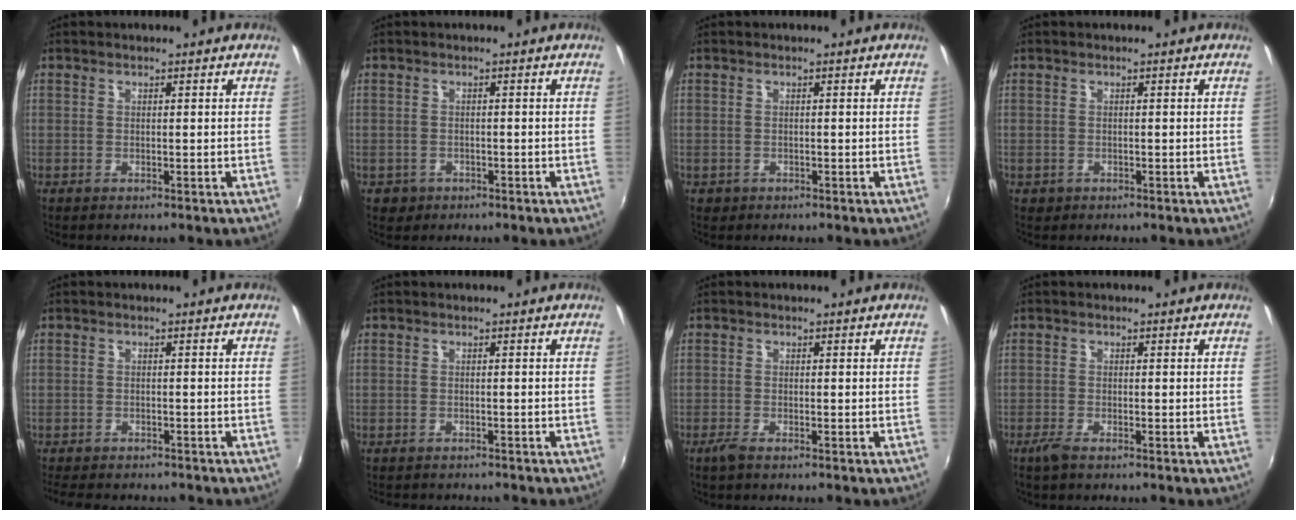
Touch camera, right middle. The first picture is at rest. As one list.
[{"total": 2.6, "force": [-1.2, 2.2, 0.7], "torque": [-0.022, -0.001, -0.015]}, {"total": 1.2, "force": [-0.6, 1.0, 0.4], "torque": [-0.010, -0.002, -0.006]}, {"total": 1.0, "force": [-0.5, 0.8, 0.3], "torque": [-0.008, -0.002, -0.005]}, {"total": 6.0, "force": [-5.3, 1.9, 2.2], "torque": [-0.059, -0.015, -0.084]}, {"total": 2.5, "force": [-2.3, 0.7, 0.5], "torque": [-0.017, -0.008, -0.036]}, {"total": 1.6, "force": [-1.2, 0.2, 1.0], "torque": [-0.024, -0.004, -0.026]}, {"total": 2.0, "force": [-1.5, 0.3, 1.3], "torque": [-0.033, -0.005, -0.031]}]